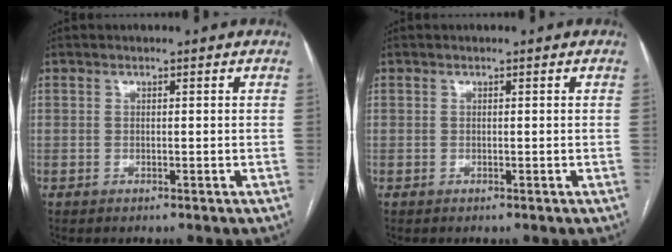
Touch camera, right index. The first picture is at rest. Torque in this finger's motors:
{"motor_torque": [0.00, 0.00, 0.00, 0.00]}